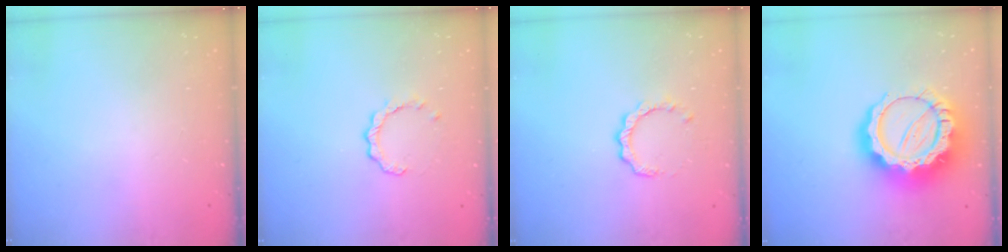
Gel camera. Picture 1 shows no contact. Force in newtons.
{"total": 2.5, "press": 2.5, "slide": 0.3}
{"total": 5.3, "press": 5.3, "slide": 0.5}
{"total": 21.8, "press": 21.7, "slide": 2.0}